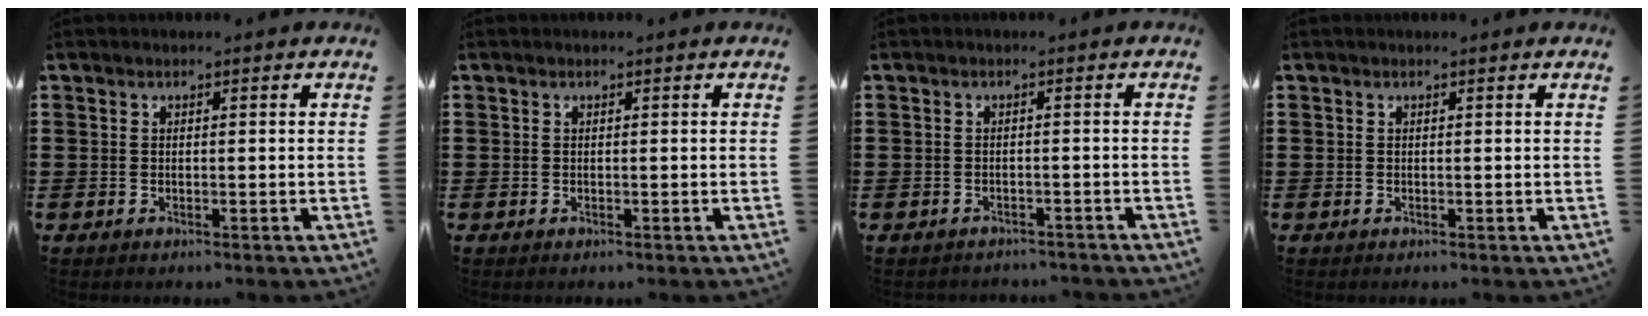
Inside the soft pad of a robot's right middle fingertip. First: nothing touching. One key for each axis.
{"total": 0.0}
{"total": 1.2, "fx": -1.1, "fy": 0.2, "fz": 0.0, "tx": -0.004, "ty": 0.002, "tz": -0.025}
{"total": 0.0}